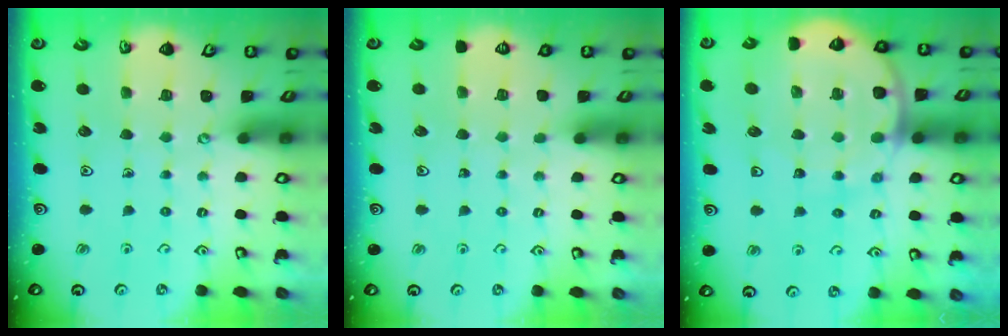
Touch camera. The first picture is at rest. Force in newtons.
{"total": 0.0}
{"total": 11.7, "press": 11.6, "slide": 1.5}